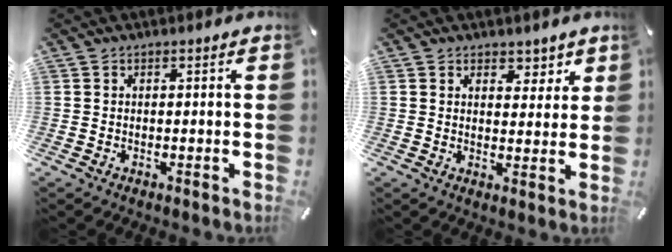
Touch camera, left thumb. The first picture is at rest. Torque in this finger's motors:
{"motor_torque": [0.01, -0.51, -0.05, 0.10, 0.05]}